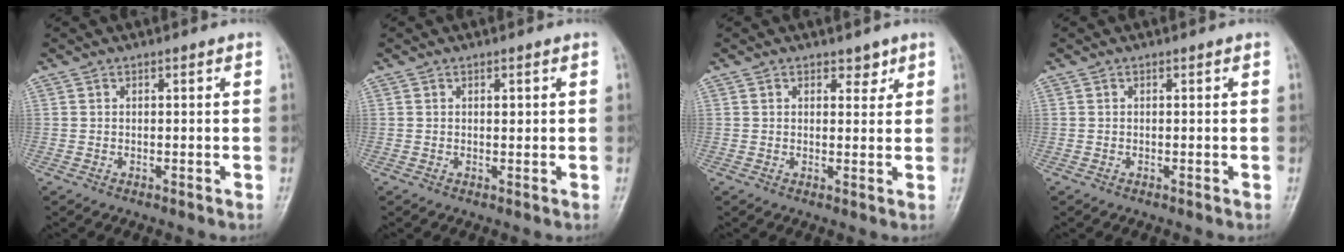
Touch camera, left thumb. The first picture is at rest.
{"total": 0.7, "force": [0.2, 0.3, 0.5], "torque": [-0.008, -0.001, 0.004]}
{"total": 2.4, "force": [1.6, 1.5, 1.0], "torque": [0.006, -0.008, 0.020]}
{"total": 0.0}